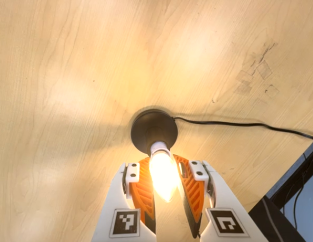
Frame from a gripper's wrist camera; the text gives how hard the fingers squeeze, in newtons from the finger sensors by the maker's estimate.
{"total": 15.5, "left": 14.0, "right": 17.1}